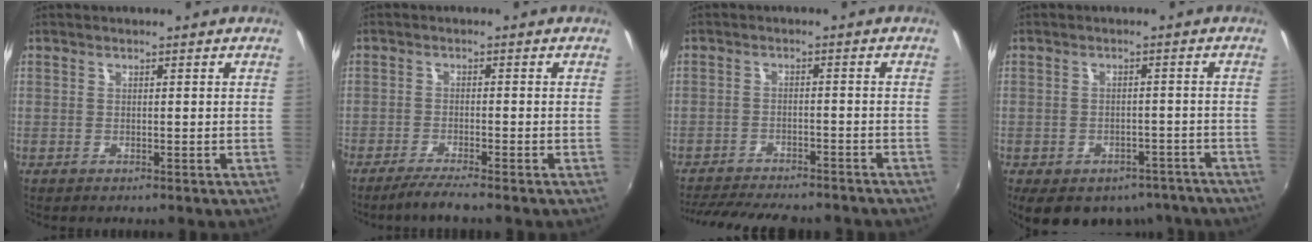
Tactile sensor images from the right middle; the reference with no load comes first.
{"total": 4.0, "force": [-3.4, -0.5, 2.1], "torque": [-0.059, -0.009, -0.063]}
{"total": 15.3, "force": [-13.3, 3.7, 6.5], "torque": [-0.139, -0.024, -0.192]}
{"total": 14.5, "force": [-10.2, 8.3, 6.2], "torque": [-0.130, -0.009, -0.119]}